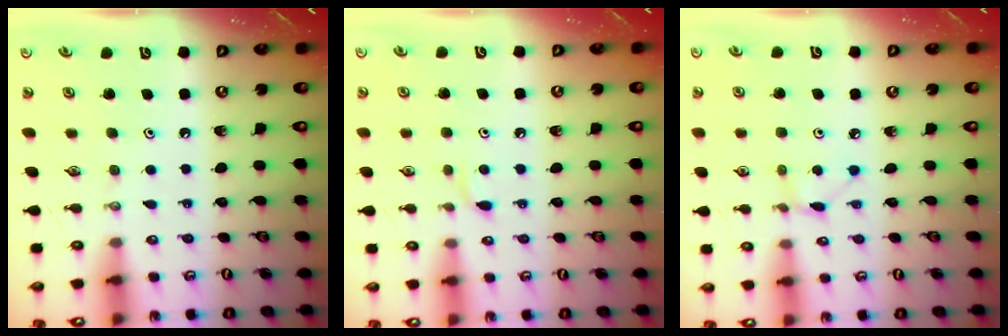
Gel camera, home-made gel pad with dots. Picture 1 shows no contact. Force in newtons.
{"total": 4.2, "press": 4.2, "slide": 0.4}
{"total": 3.1, "press": 3.0, "slide": 0.4}